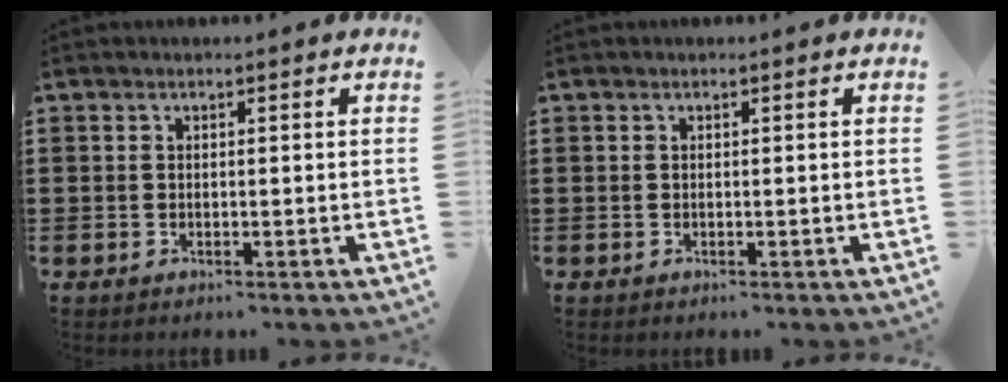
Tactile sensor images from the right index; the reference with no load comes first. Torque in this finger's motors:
{"motor_torque": [-0.04, 0.04, 0.03, 0.00]}